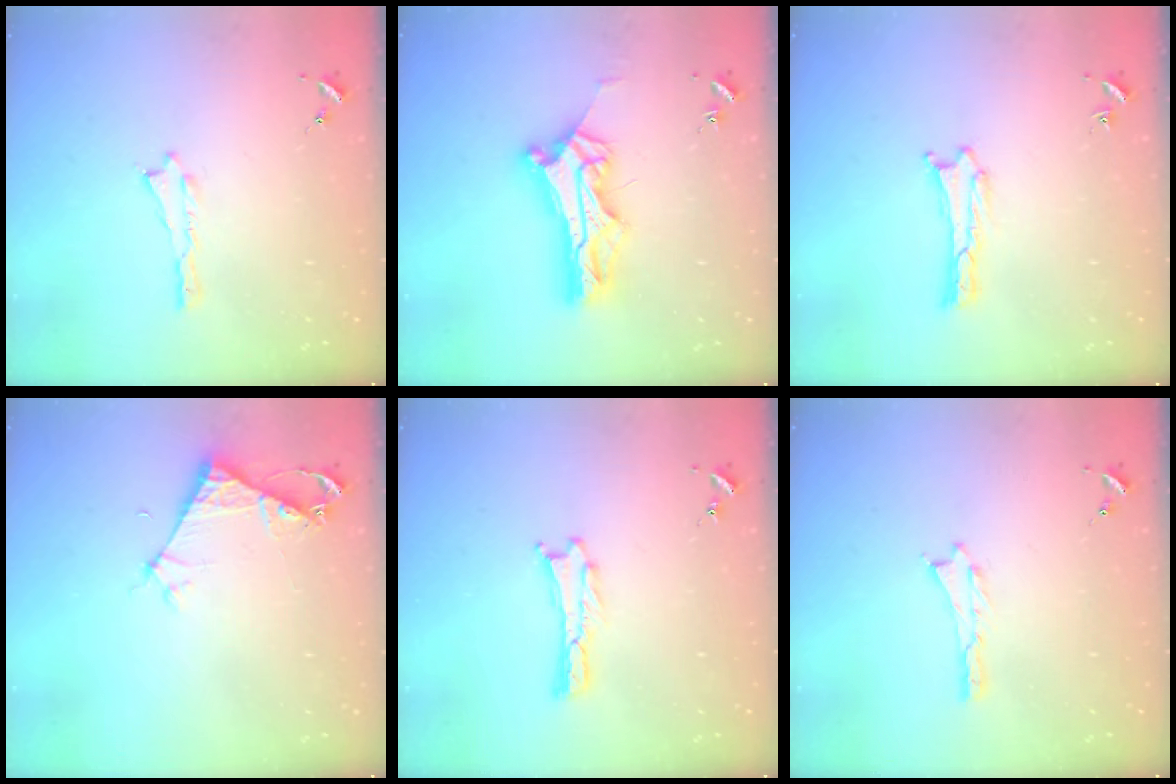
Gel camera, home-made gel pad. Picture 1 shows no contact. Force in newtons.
{"total": 9.9, "press": 9.9, "slide": 0.8}
{"total": 0.0}
{"total": 4.0, "press": 4.0, "slide": 0.3}
{"total": 0.0}
{"total": 0.0}